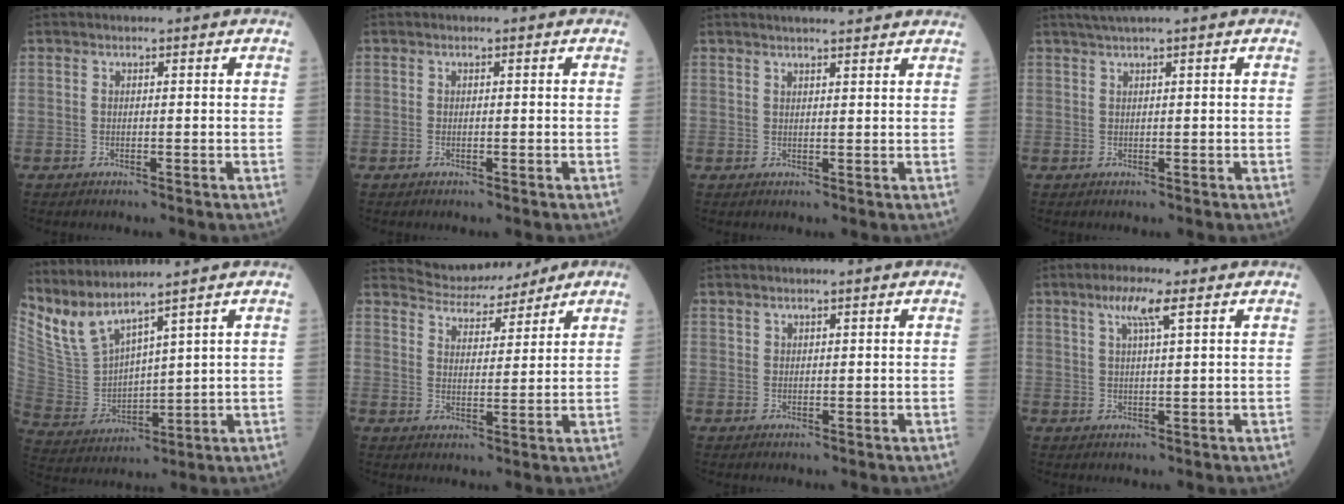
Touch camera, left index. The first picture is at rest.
{"total": 0.0}
{"total": 5.9, "force": [5.4, 0.9, 2.4], "torque": [-0.032, 0.025, 0.068]}
{"total": 2.1, "force": [1.5, -0.5, 1.4], "torque": [-0.033, 0.010, 0.034]}
{"total": 8.6, "force": [7.7, 0.5, 3.9], "torque": [-0.113, -0.004, 0.176]}
{"total": 8.3, "force": [7.7, 2.6, 1.3], "torque": [-0.027, 0.020, 0.122]}
{"total": 0.6, "force": [0.5, 0.2, 0.1], "torque": [-0.002, 0.001, 0.011]}
{"total": 4.3, "force": [2.3, 0.0, 3.7], "torque": [-0.074, 0.007, 0.043]}